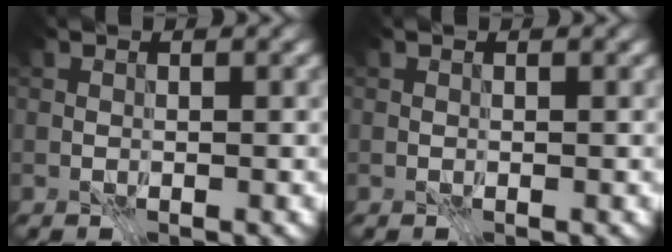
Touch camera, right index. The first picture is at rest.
{"total": 0.0}